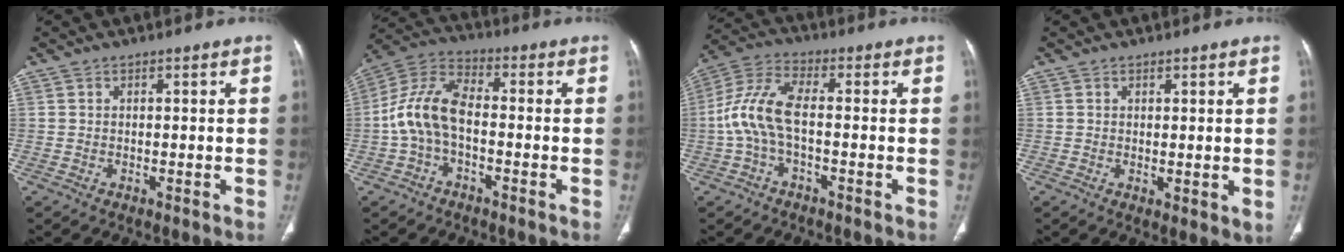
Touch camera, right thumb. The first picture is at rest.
{"total": 10.3, "force": [-1.8, 5.6, 8.5], "torque": [-0.172, 0.035, -0.045]}
{"total": 9.2, "force": [-1.3, 3.8, 8.2], "torque": [-0.189, 0.033, -0.032]}
{"total": 2.7, "force": [0.6, 1.1, 2.4], "torque": [-0.039, -0.015, 0.013]}